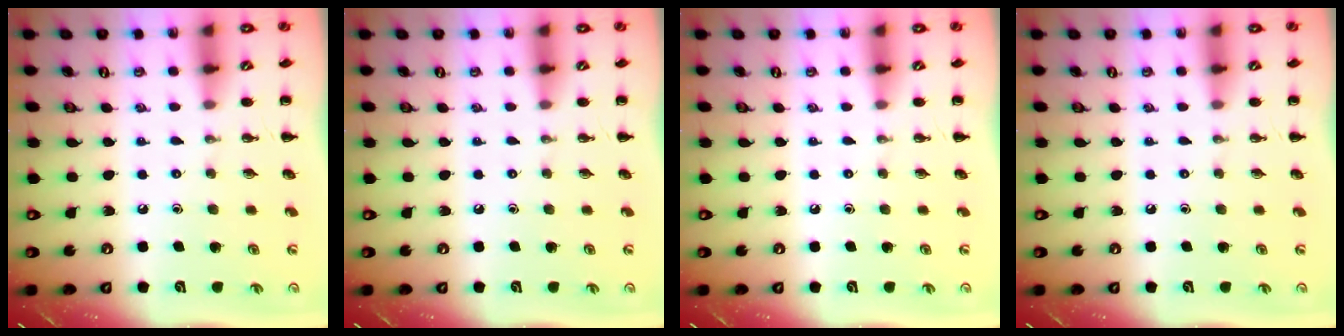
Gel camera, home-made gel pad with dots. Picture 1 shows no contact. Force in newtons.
{"total": 0.0}
{"total": 0.0}
{"total": 0.0}